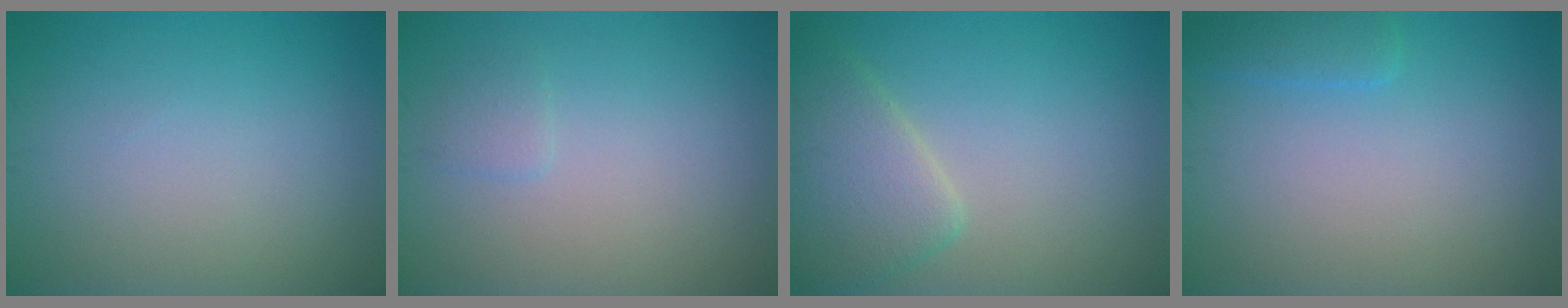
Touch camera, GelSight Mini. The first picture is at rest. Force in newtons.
{"total": 0.9, "press": 0.9, "slide": 0.1}
{"total": 4.5, "press": 4.5, "slide": 0.3}
{"total": 1.6, "press": 1.6, "slide": 0.1}